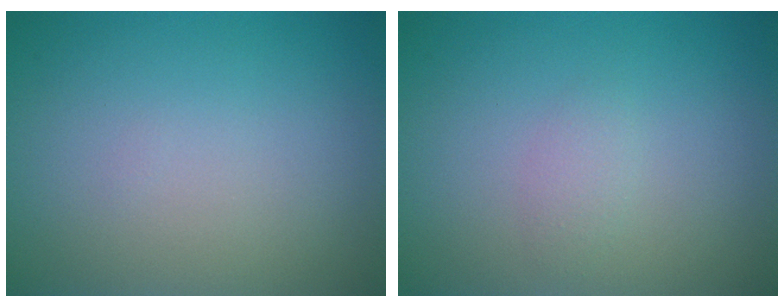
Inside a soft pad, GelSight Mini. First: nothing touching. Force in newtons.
{"total": 1.0, "press": 1.0, "slide": 0.1}